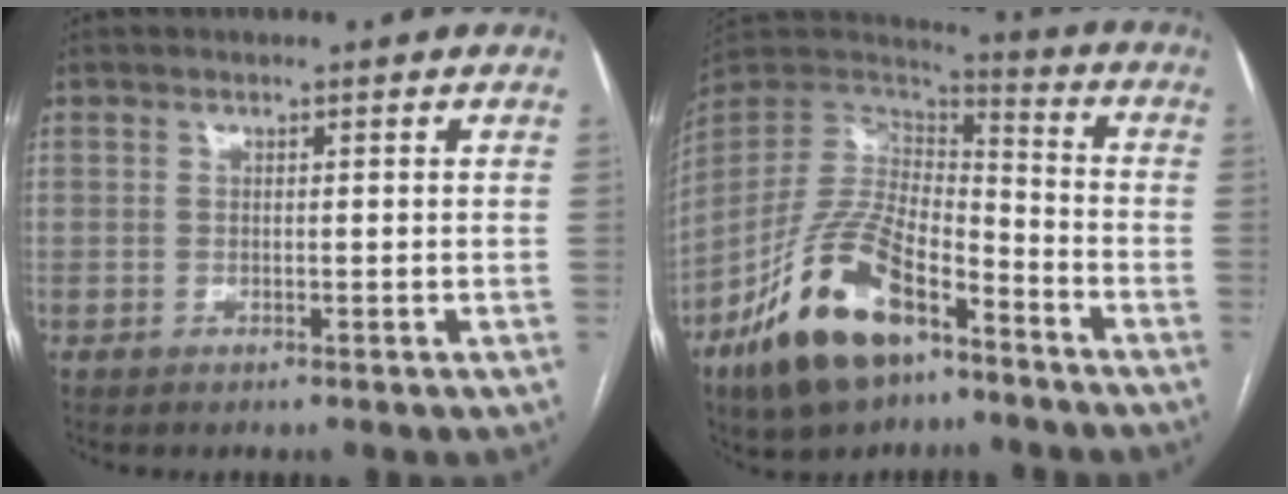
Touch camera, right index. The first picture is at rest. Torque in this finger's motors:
{"motor_torque": [1.09, -1.05, 1.05, 0.21]}